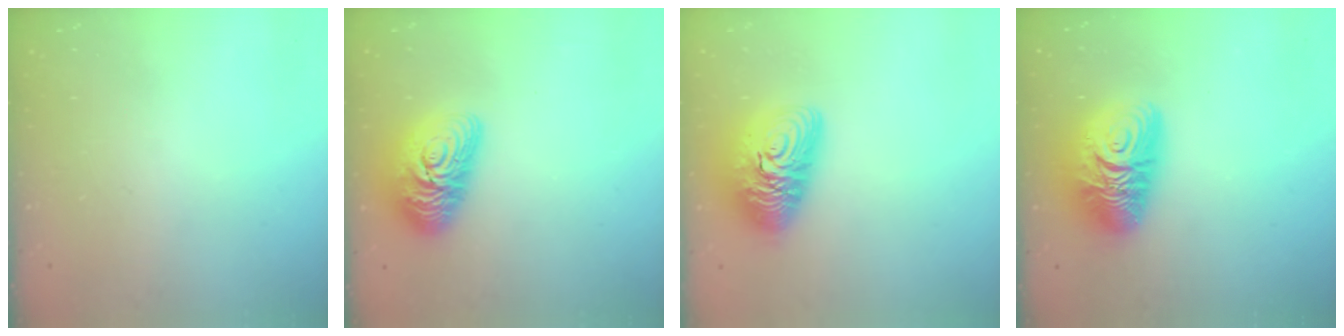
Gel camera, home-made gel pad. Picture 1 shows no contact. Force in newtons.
{"total": 14.6, "press": 14.5, "slide": 1.1}
{"total": 15.2, "press": 15.1, "slide": 1.4}
{"total": 14.8, "press": 14.7, "slide": 1.5}